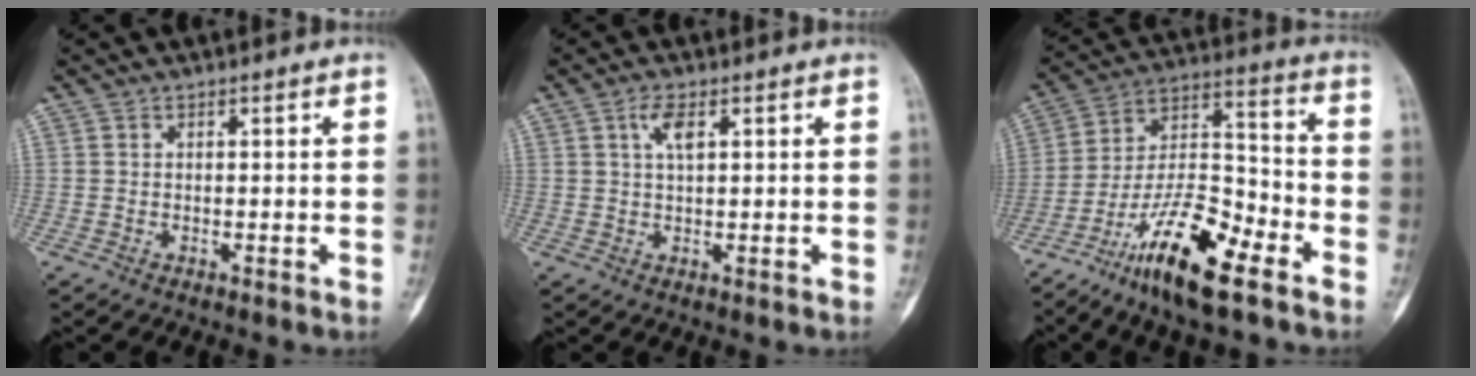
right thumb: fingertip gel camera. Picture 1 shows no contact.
{"total": 3.4, "force": [1.6, 1.2, 2.7], "torque": [-0.053, 0.003, 0.031]}
{"total": 18.1, "force": [-10.8, 5.3, 13.4], "torque": [-0.238, 0.072, -0.197]}